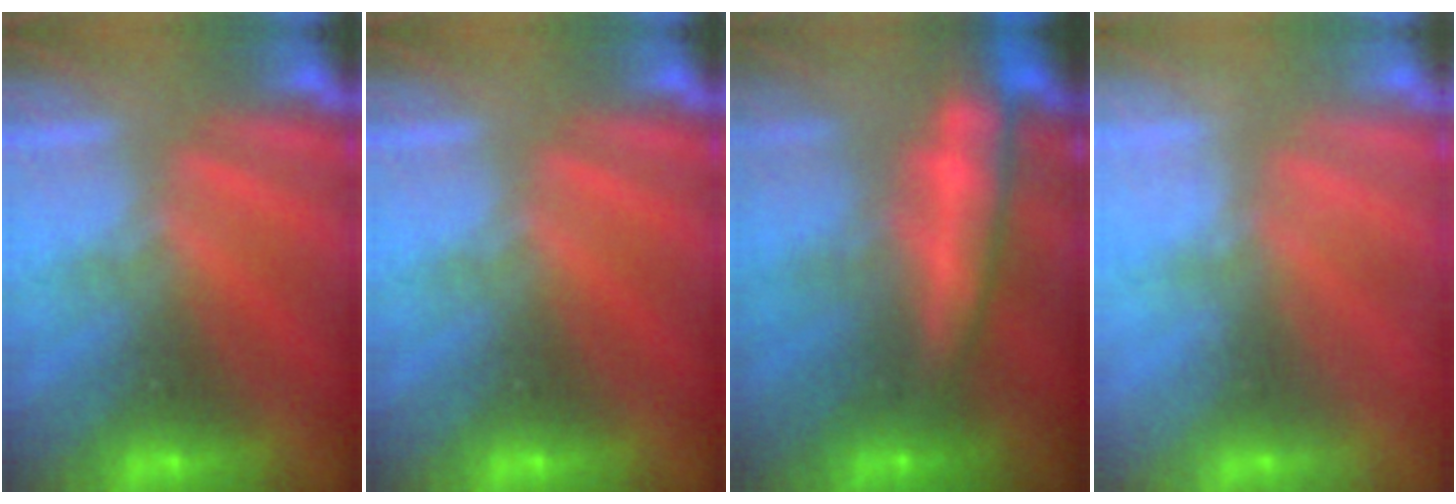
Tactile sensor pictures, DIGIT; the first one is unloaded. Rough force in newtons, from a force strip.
{"total": 0.0}
{"total": 8.8}
{"total": 2.0}